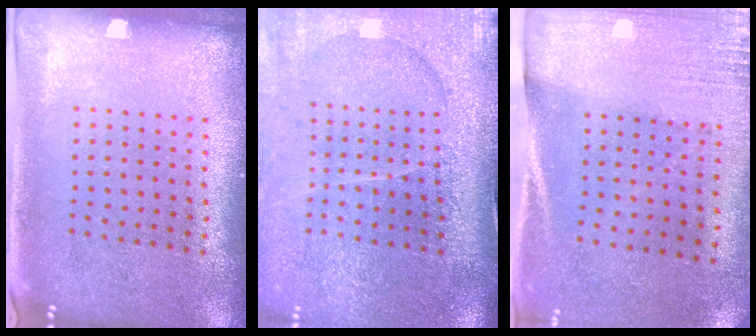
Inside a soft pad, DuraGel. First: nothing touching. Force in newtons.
{"total": 4.6, "press": 3.6, "slide": 2.8}
{"total": 2.7, "press": 2.3, "slide": 1.4}